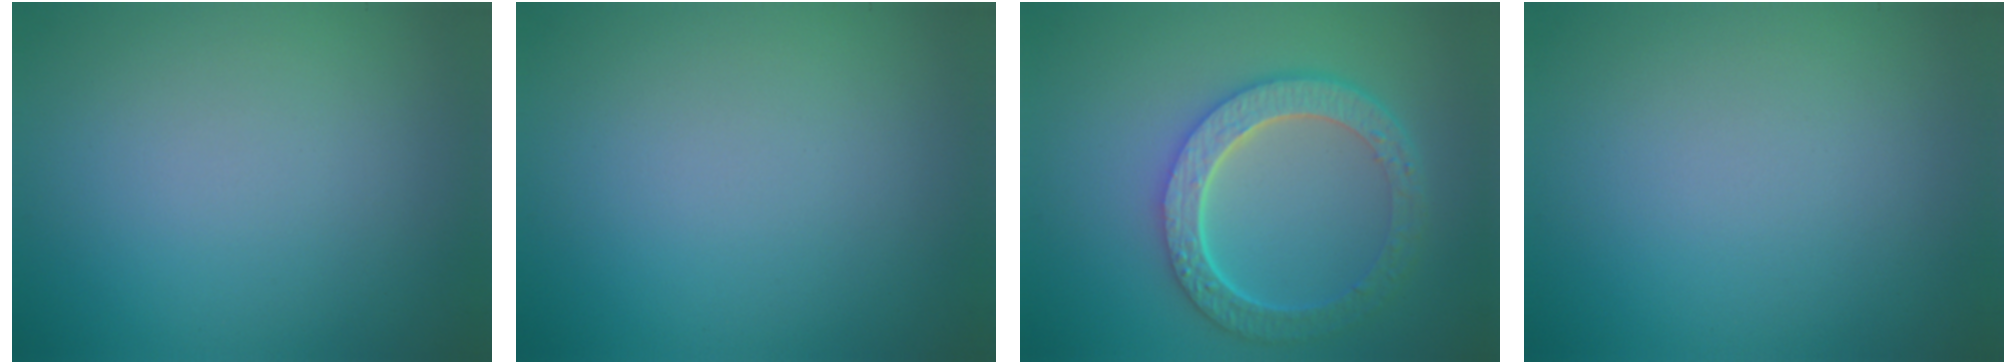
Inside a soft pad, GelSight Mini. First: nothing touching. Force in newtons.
{"total": 0.0}
{"total": 6.0, "press": 4.4, "slide": 4.1}
{"total": 0.0}